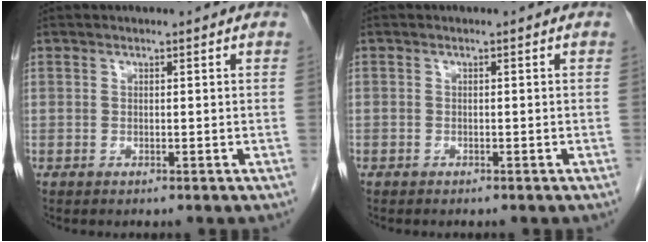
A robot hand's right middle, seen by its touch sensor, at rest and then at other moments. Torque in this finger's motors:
{"motor_torque": [1.02, -1.12, 0.02, -0.21]}